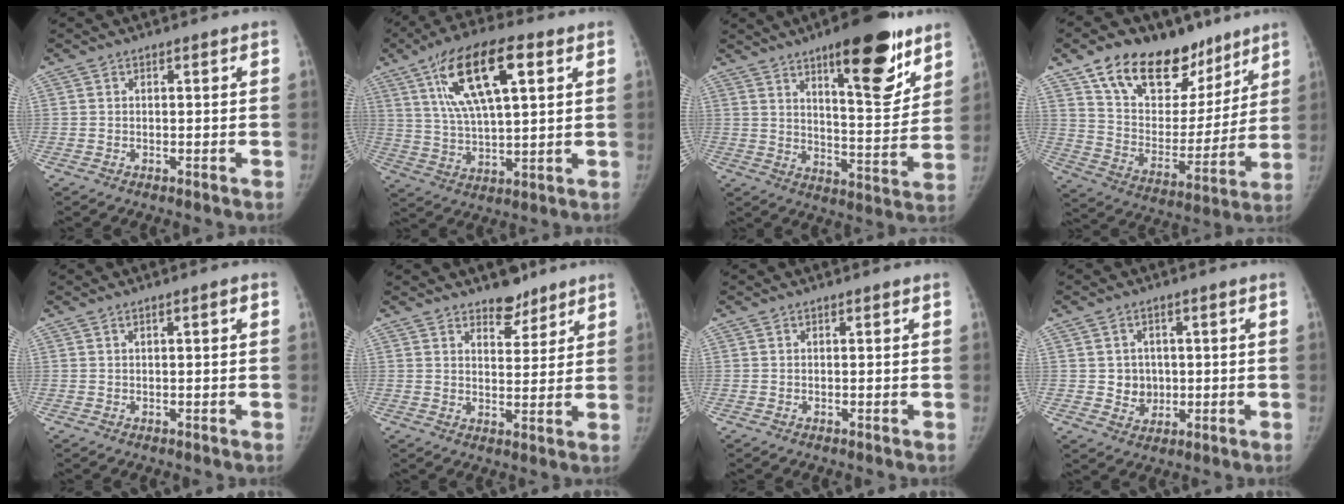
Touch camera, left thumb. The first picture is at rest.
{"total": 17.2, "force": [7.0, 6.2, 14.4], "torque": [-0.250, -0.006, 0.125]}
{"total": 19.0, "force": [11.4, 5.8, 14.0], "torque": [-0.157, -0.070, 0.170]}
{"total": 24.1, "force": [15.7, 13.7, 12.1], "torque": [-0.147, -0.052, 0.260]}
{"total": 1.4, "force": [0.4, 0.1, 1.3], "torque": [-0.025, 0.005, 0.006]}
{"total": 5.7, "force": [4.5, 2.9, 2.1], "torque": [-0.004, -0.032, 0.071]}
{"total": 0.0}
{"total": 4.7, "force": [0.3, 4.3, 1.8], "torque": [-0.005, 0.001, 0.012]}